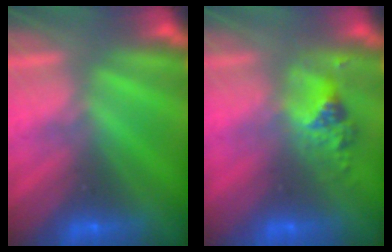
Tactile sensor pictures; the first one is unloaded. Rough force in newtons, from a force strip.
{"total": 2.5}